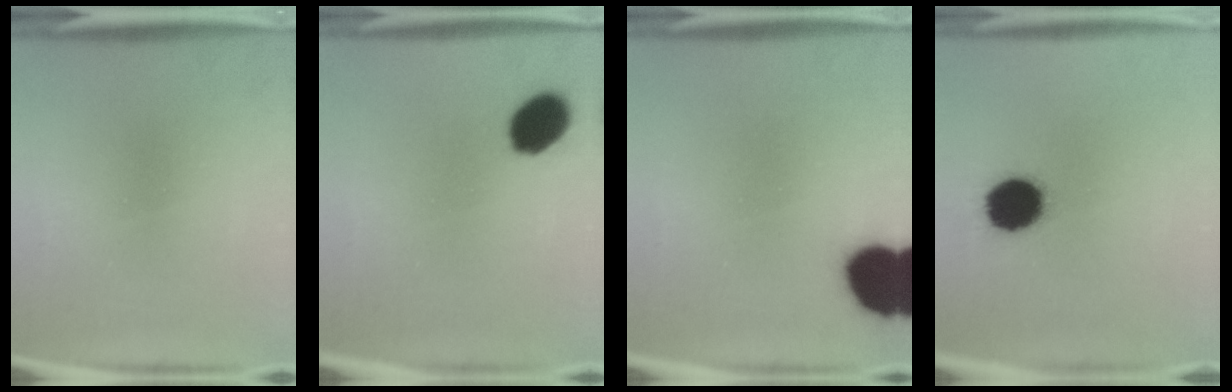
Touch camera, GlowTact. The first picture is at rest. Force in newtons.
{"total": 8.7}
{"total": 14.8}
{"total": 13.9}